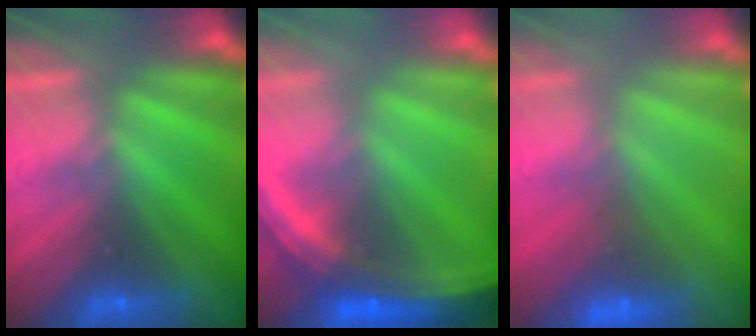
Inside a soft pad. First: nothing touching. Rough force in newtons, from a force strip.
{"total": 8.0}
{"total": 6.8}